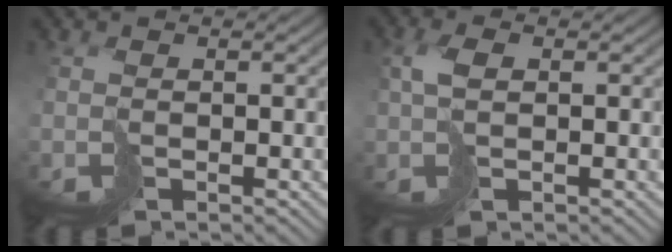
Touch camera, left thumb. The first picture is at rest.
{"total": 2.6, "force": [0.8, 1.2, 2.2], "torque": [-0.053, 0.005, 0.015]}